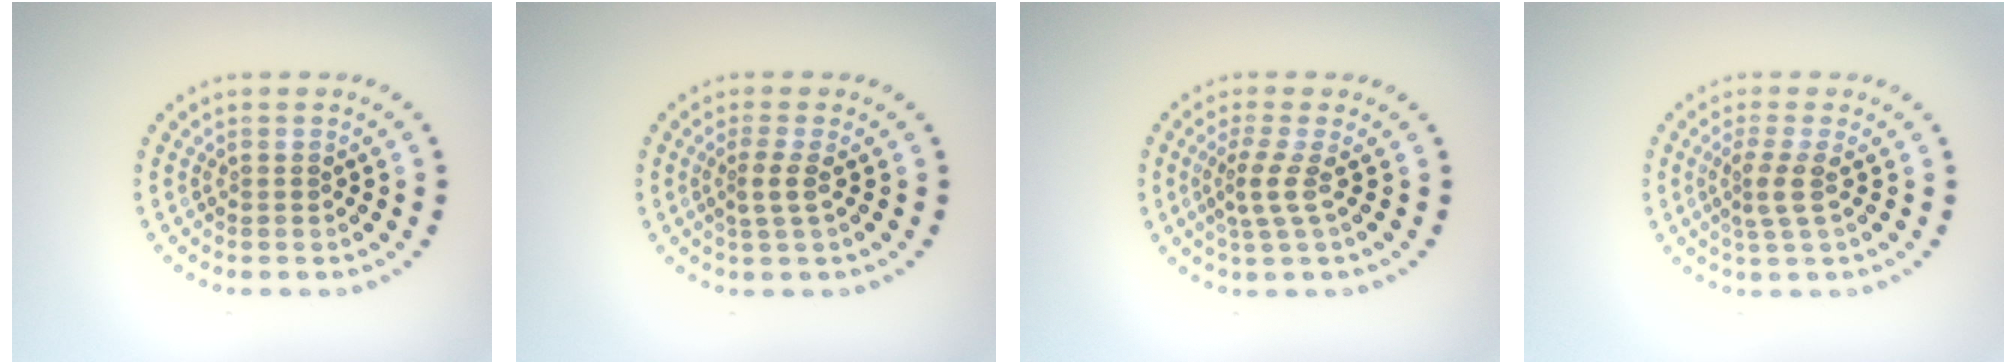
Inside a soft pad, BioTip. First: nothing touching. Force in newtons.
{"total": 1.7, "press": 1.3, "slide": 1.1}
{"total": 2.3, "press": 1.5, "slide": 1.6}
{"total": 2.3, "press": 1.7, "slide": 1.5}